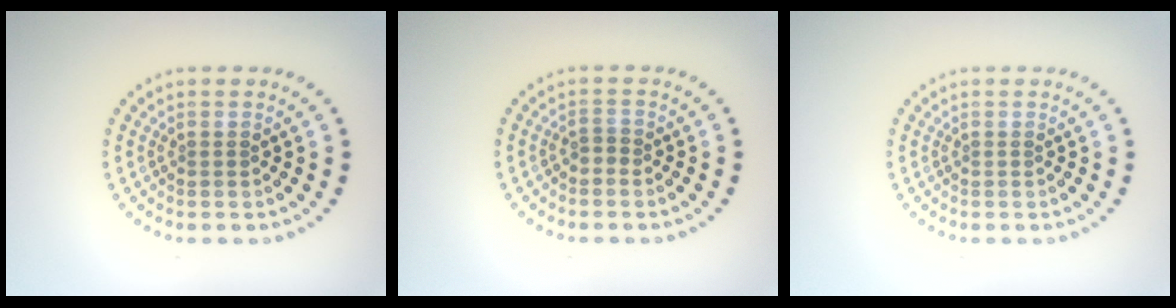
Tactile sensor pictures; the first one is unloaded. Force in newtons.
{"total": 0.8, "press": 0.7, "slide": 0.4}
{"total": 0.0}